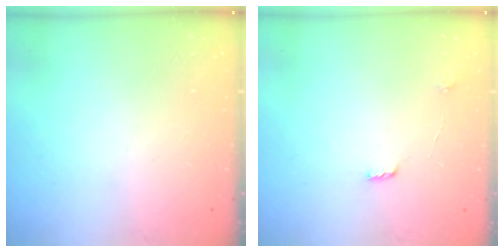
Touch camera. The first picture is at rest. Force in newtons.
{"total": 5.5, "press": 5.5, "slide": 0.4}